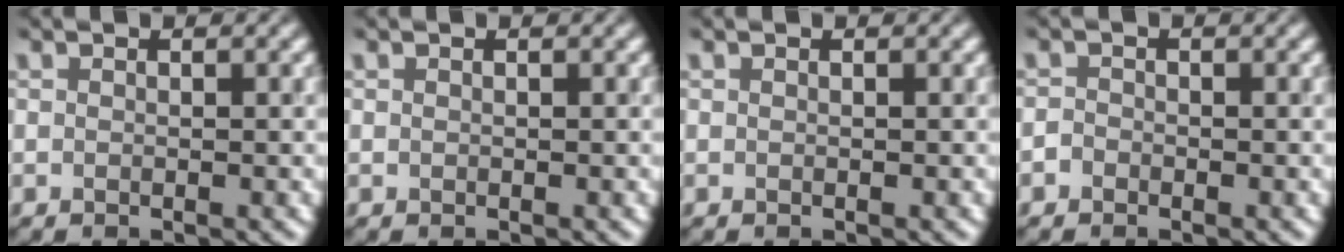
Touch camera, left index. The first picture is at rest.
{"total": 0.0}
{"total": 0.0}
{"total": 0.6, "force": [-0.5, 0.4, 0.1], "torque": [0.003, 0.004, -0.012]}